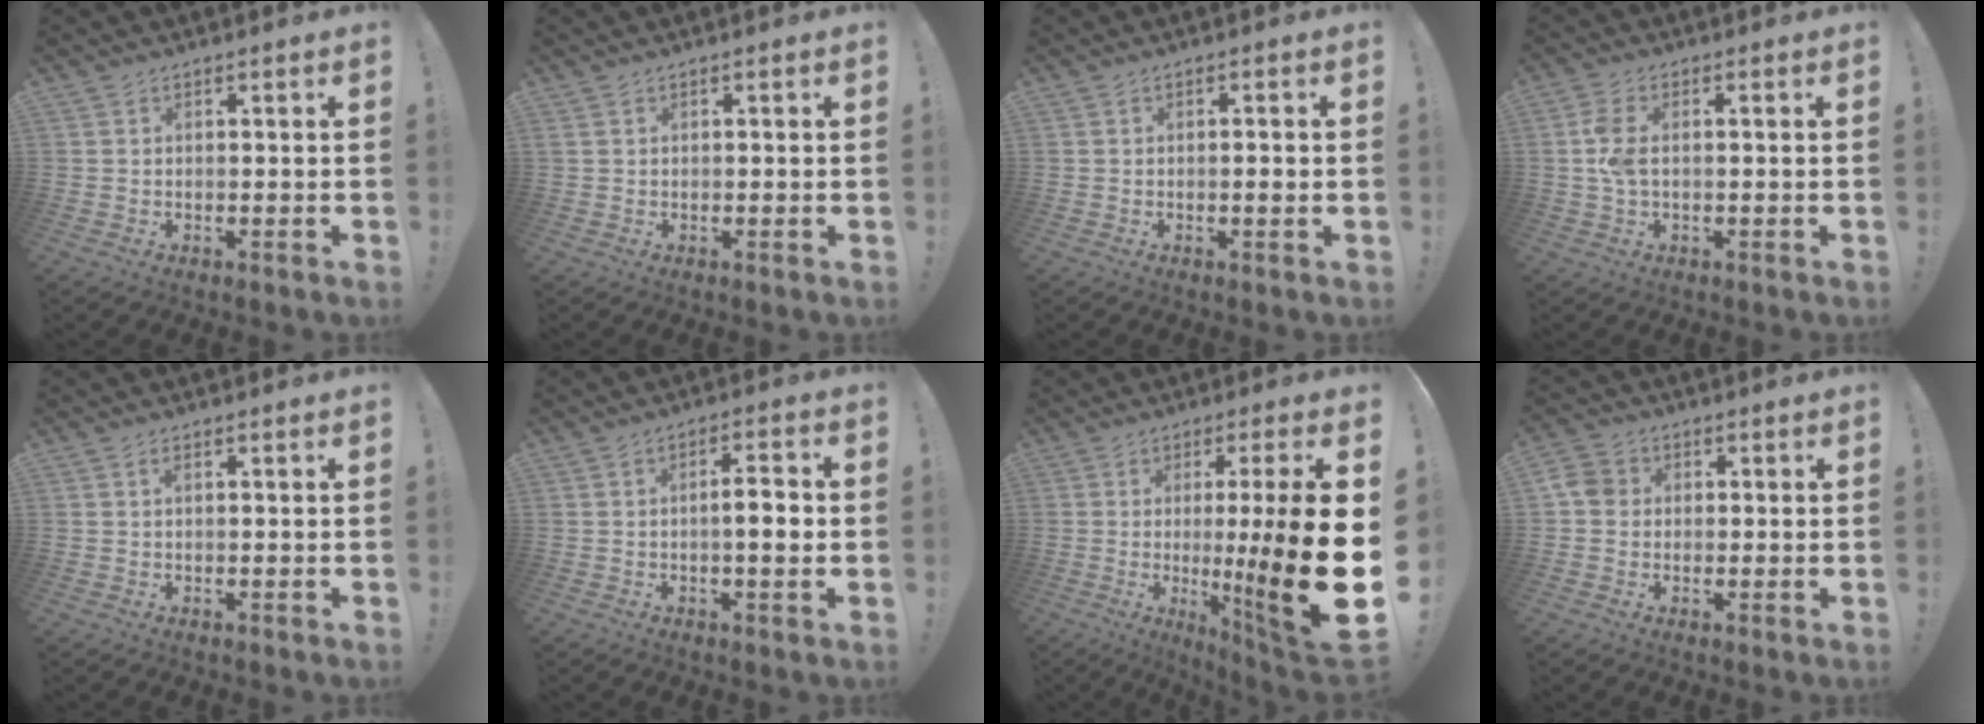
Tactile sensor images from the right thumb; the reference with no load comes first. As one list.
[{"total": 0.6, "force": [0.1, -0.2, 0.6], "torque": [-0.017, 0.002, 0.002]}, {"total": 2.0, "force": [-0.4, -0.1, 1.9], "torque": [-0.030, 0.000, -0.009]}, {"total": 5.6, "force": [-0.2, 2.5, 5.0], "torque": [-0.101, 0.007, -0.004]}, {"total": 0.7, "force": [-0.1, 0.1, 0.6], "torque": [-0.014, 0.002, -0.003]}, {"total": 6.5, "force": [-0.8, 1.2, 6.3], "torque": [-0.102, 0.005, -0.018]}, {"total": 21.7, "force": [-1.0, 1.1, 21.7], "torque": [-0.345, -0.022, -0.015]}, {"total": 5.1, "force": [-0.4, 4.6, 2.3], "torque": [-0.040, 0.018, -0.006]}]